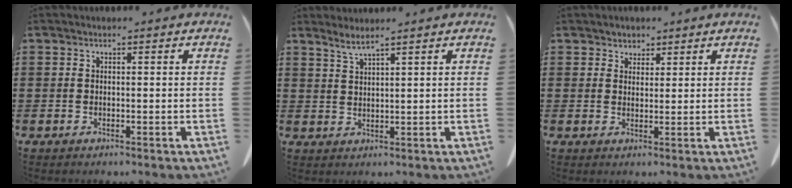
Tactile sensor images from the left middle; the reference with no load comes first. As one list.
[{"total": 2.4, "force": [2.0, -0.3, 1.3], "torque": [-0.030, -0.002, 0.039]}, {"total": 2.2, "force": [1.8, 1.1, 0.0], "torque": [0.001, 0.002, 0.035]}]